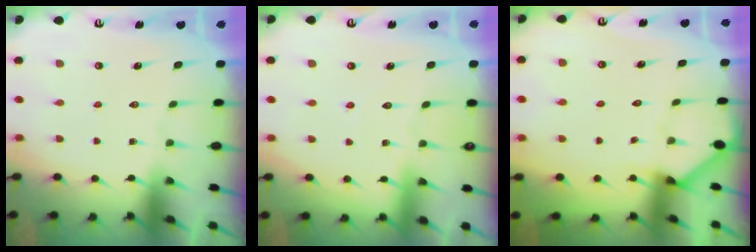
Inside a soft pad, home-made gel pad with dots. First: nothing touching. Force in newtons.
{"total": 2.9, "press": 2.9, "slide": 0.2}
{"total": 2.5, "press": 2.5, "slide": 0.1}